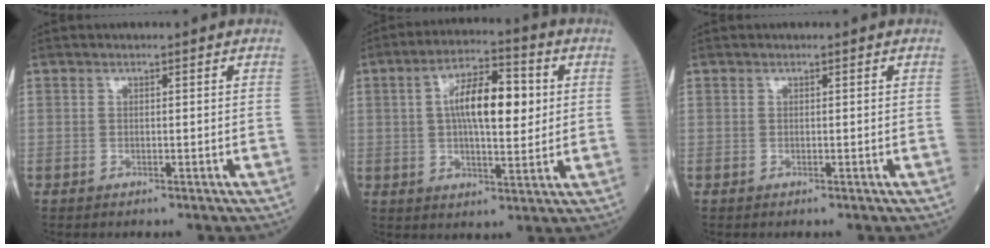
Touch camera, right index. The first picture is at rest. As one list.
[{"total": 11.2, "force": [1.9, 3.7, 10.4], "torque": [-0.180, 0.022, 0.027]}, {"total": 0.0}]